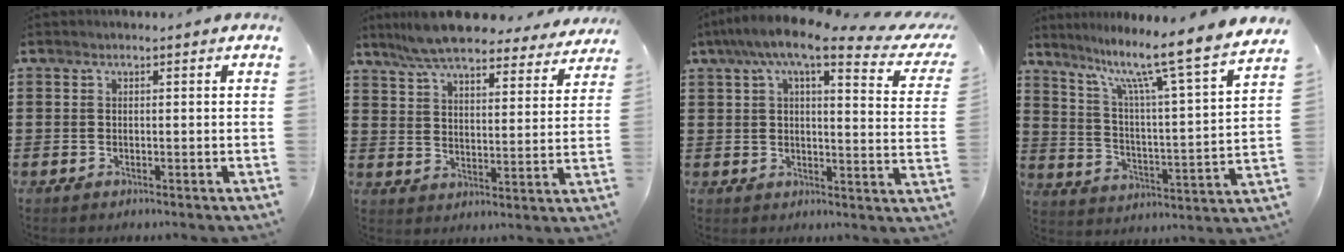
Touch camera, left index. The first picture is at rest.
{"total": 8.7, "force": [7.9, 1.0, 3.4], "torque": [-0.096, -0.034, 0.144]}
{"total": 8.8, "force": [6.4, 1.3, 5.9], "torque": [-0.123, -0.026, 0.105]}
{"total": 10.4, "force": [8.5, -0.9, 5.9], "torque": [-0.122, -0.073, 0.125]}